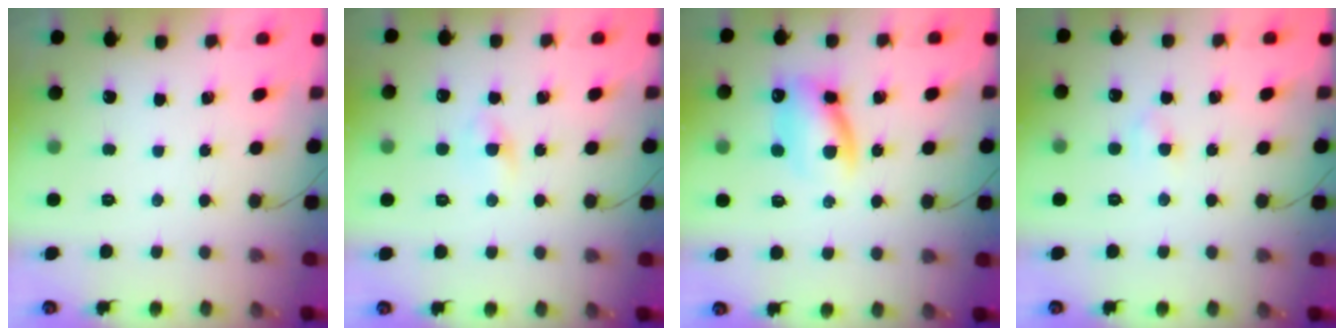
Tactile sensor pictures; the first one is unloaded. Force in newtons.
{"total": 2.4, "press": 2.2, "slide": 1.1}
{"total": 11.5, "press": 11.4, "slide": 2.0}
{"total": 2.4, "press": 2.2, "slide": 1.0}